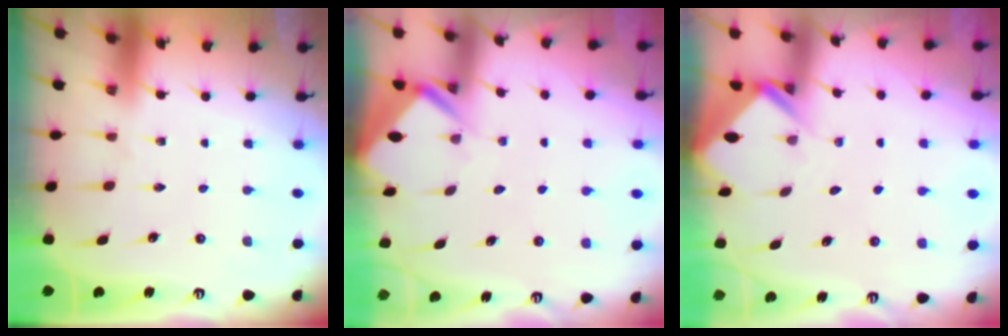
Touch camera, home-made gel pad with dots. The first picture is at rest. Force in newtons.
{"total": 3.2, "press": 3.2, "slide": 0.3}
{"total": 2.7, "press": 2.7, "slide": 0.3}